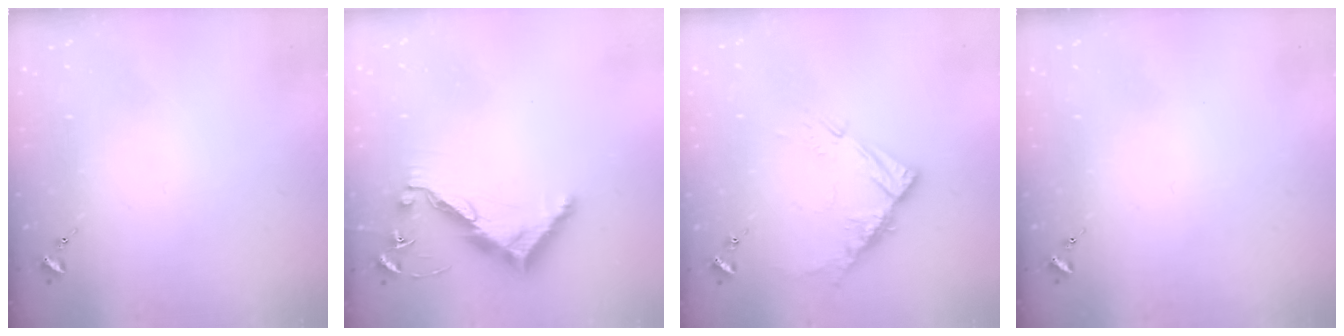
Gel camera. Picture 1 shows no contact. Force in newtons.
{"total": 10.2, "press": 10.2, "slide": 0.4}
{"total": 10.7, "press": 10.7, "slide": 0.9}
{"total": 0.0}